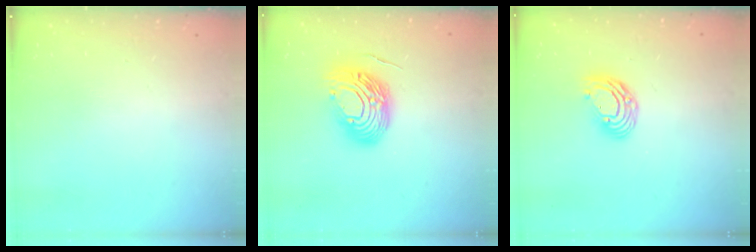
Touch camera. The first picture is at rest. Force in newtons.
{"total": 15.1, "press": 15.0, "slide": 2.0}
{"total": 9.8, "press": 9.7, "slide": 1.7}